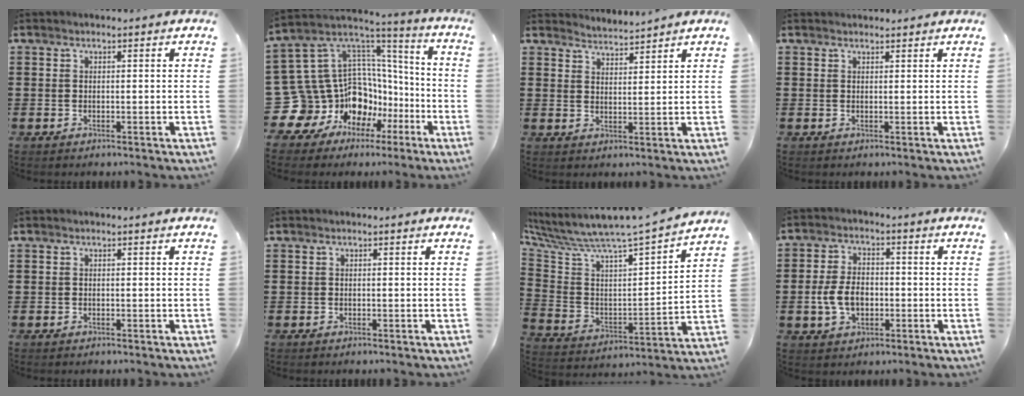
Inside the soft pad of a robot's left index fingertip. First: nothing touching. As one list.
[{"total": 14.5, "force": [-5.0, 12.9, 4.4], "torque": [-0.139, -0.037, -0.044]}, {"total": 2.8, "force": [2.8, -0.3, -0.4], "torque": [-0.002, -0.014, 0.052]}, {"total": 1.0, "force": [1.0, 0.3, 0.0], "torque": [-0.004, 0.000, 0.019]}, {"total": 0.0}, {"total": 0.0}, {"total": 5.3, "force": [5.0, -0.2, 1.7], "torque": [-0.064, -0.067, 0.072]}, {"total": 6.0, "force": [-1.2, 3.8, 4.5], "torque": [-0.104, 0.002, -0.027]}]